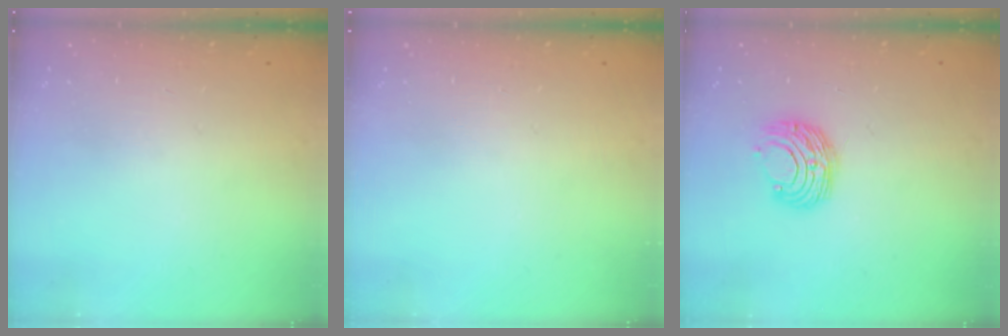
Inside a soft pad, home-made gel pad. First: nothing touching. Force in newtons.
{"total": 0.0}
{"total": 9.0, "press": 9.0, "slide": 0.4}